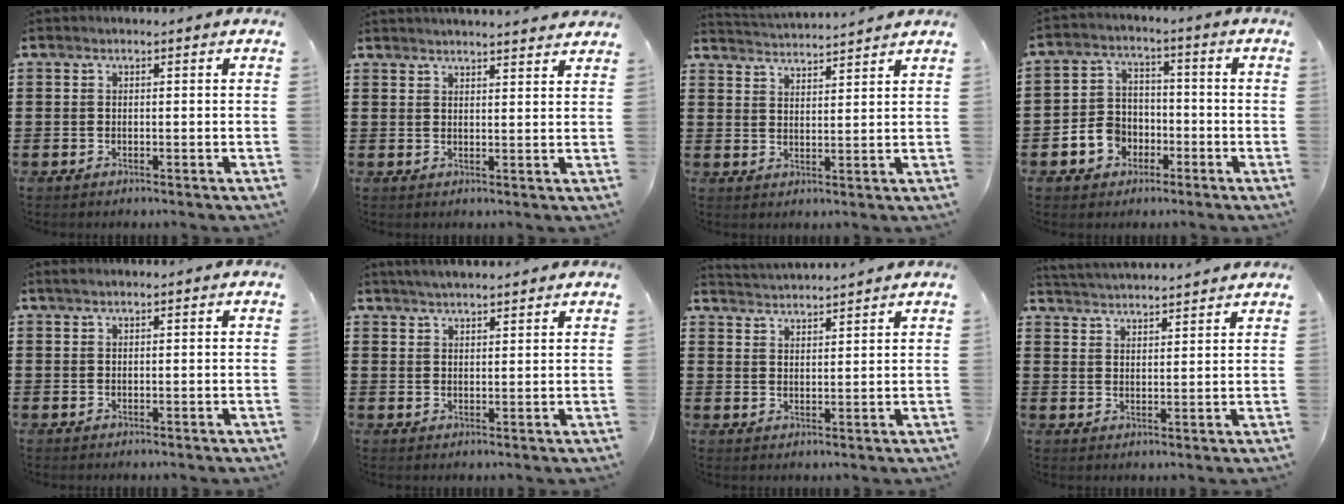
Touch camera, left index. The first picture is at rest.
{"total": 2.5, "force": [2.5, -0.4, 0.1], "torque": [-0.008, -0.010, 0.047]}
{"total": 3.0, "force": [3.0, -0.6, -0.3], "torque": [-0.005, -0.018, 0.052]}
{"total": 5.4, "force": [-2.5, 4.5, 1.6], "torque": [-0.044, 0.015, -0.049]}
{"total": 0.5, "force": [0.4, 0.0, 0.4], "torque": [-0.007, 0.000, 0.008]}
{"total": 2.6, "force": [2.6, 0.0, 0.5], "torque": [-0.014, 0.000, 0.050]}
{"total": 2.8, "force": [2.7, -0.6, -0.6], "torque": [0.001, -0.014, 0.050]}
{"total": 3.2, "force": [3.2, -0.5, -0.3], "torque": [-0.008, -0.016, 0.056]}